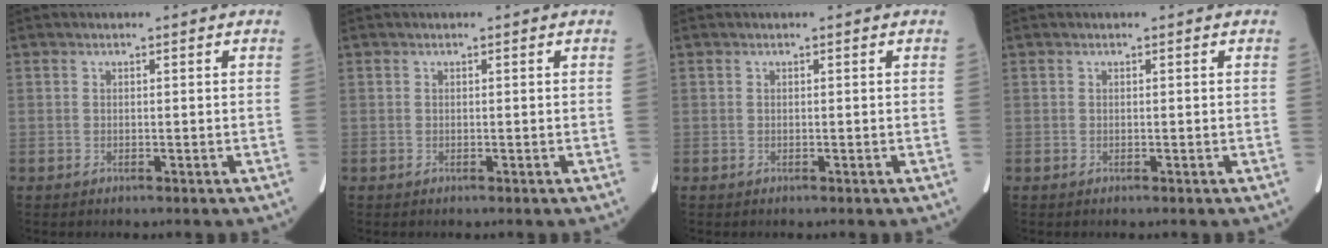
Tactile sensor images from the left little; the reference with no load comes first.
{"total": 0.0}
{"total": 0.0}
{"total": 0.0}